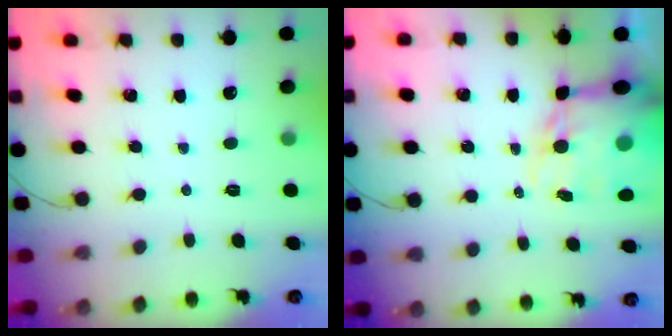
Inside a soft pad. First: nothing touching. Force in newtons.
{"total": 17.5, "press": 17.0, "slide": 4.2}